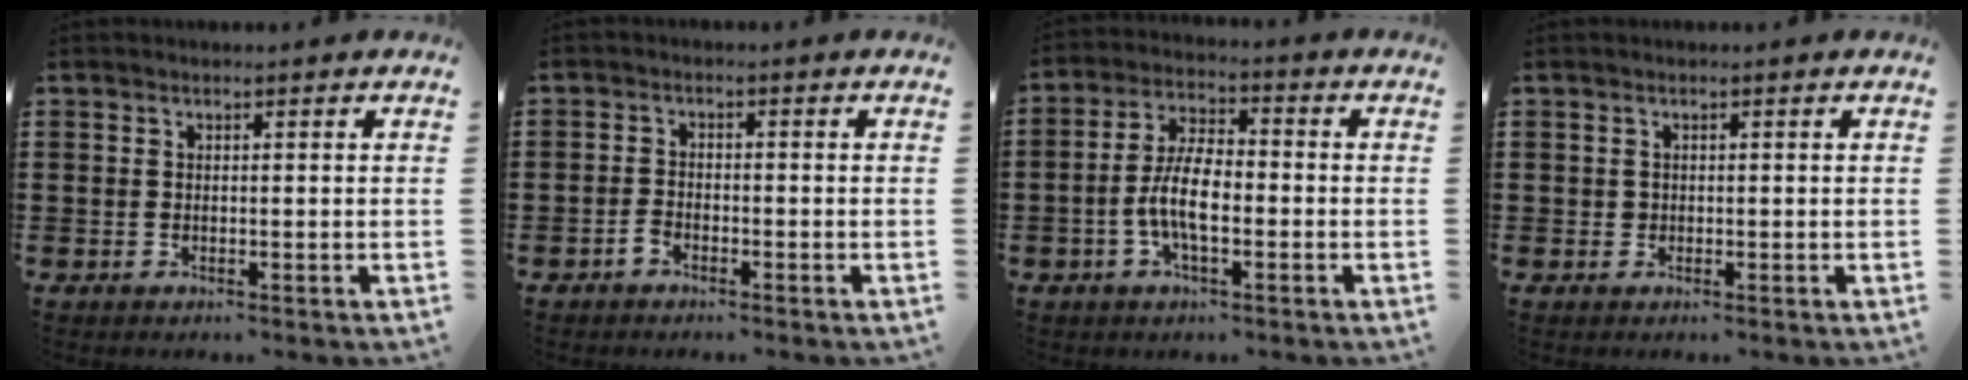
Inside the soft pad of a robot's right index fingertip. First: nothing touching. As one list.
[{"total": 1.9, "force": [-1.4, 0.8, 1.0], "torque": [-0.022, 0.001, -0.027]}, {"total": 7.3, "force": [-1.8, 3.0, 6.4], "torque": [-0.143, 0.001, -0.041]}, {"total": 0.7, "force": [0.1, 0.6, 0.2], "torque": [-0.004, 0.004, 0.002]}]